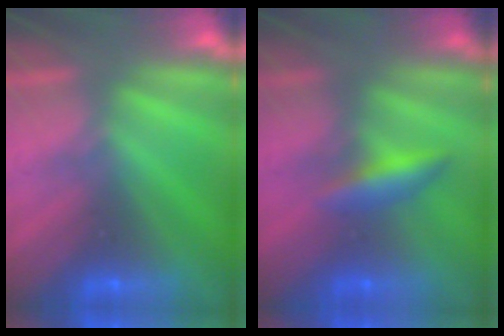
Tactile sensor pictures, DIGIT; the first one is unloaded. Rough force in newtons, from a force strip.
{"total": 2.4}